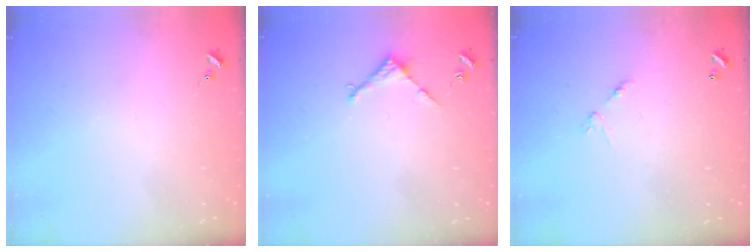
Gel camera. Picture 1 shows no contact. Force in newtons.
{"total": 2.9, "press": 2.8, "slide": 0.2}
{"total": 5.9, "press": 5.9, "slide": 0.4}